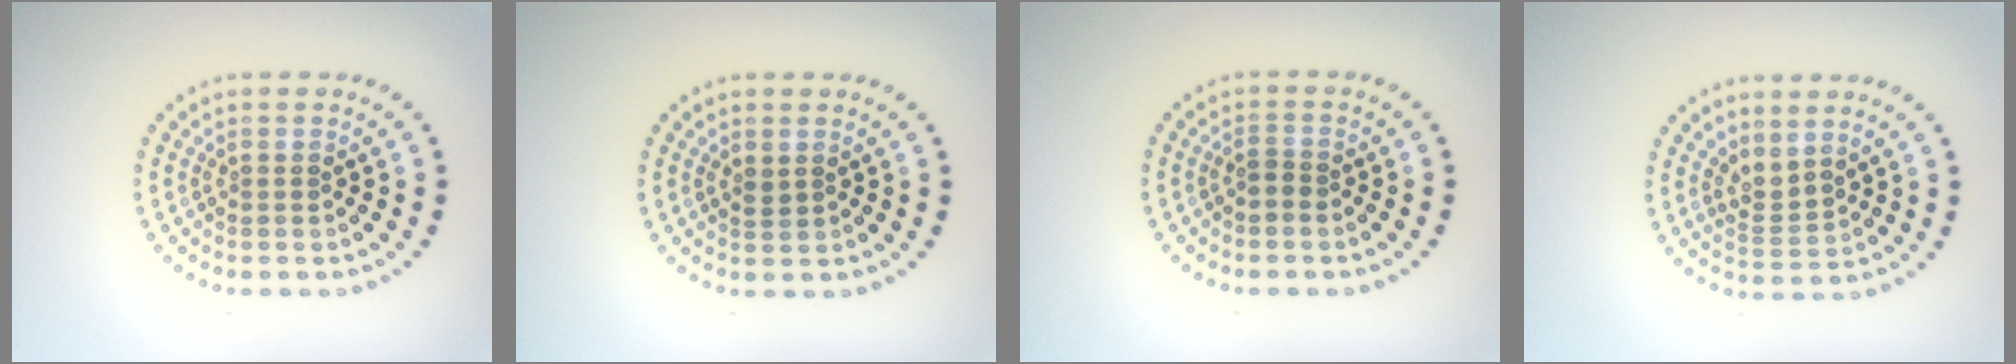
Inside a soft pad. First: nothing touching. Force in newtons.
{"total": 0.8, "press": 0.8, "slide": 0.3}
{"total": 1.1, "press": 0.9, "slide": 0.5}
{"total": 2.1, "press": 1.4, "slide": 1.6}